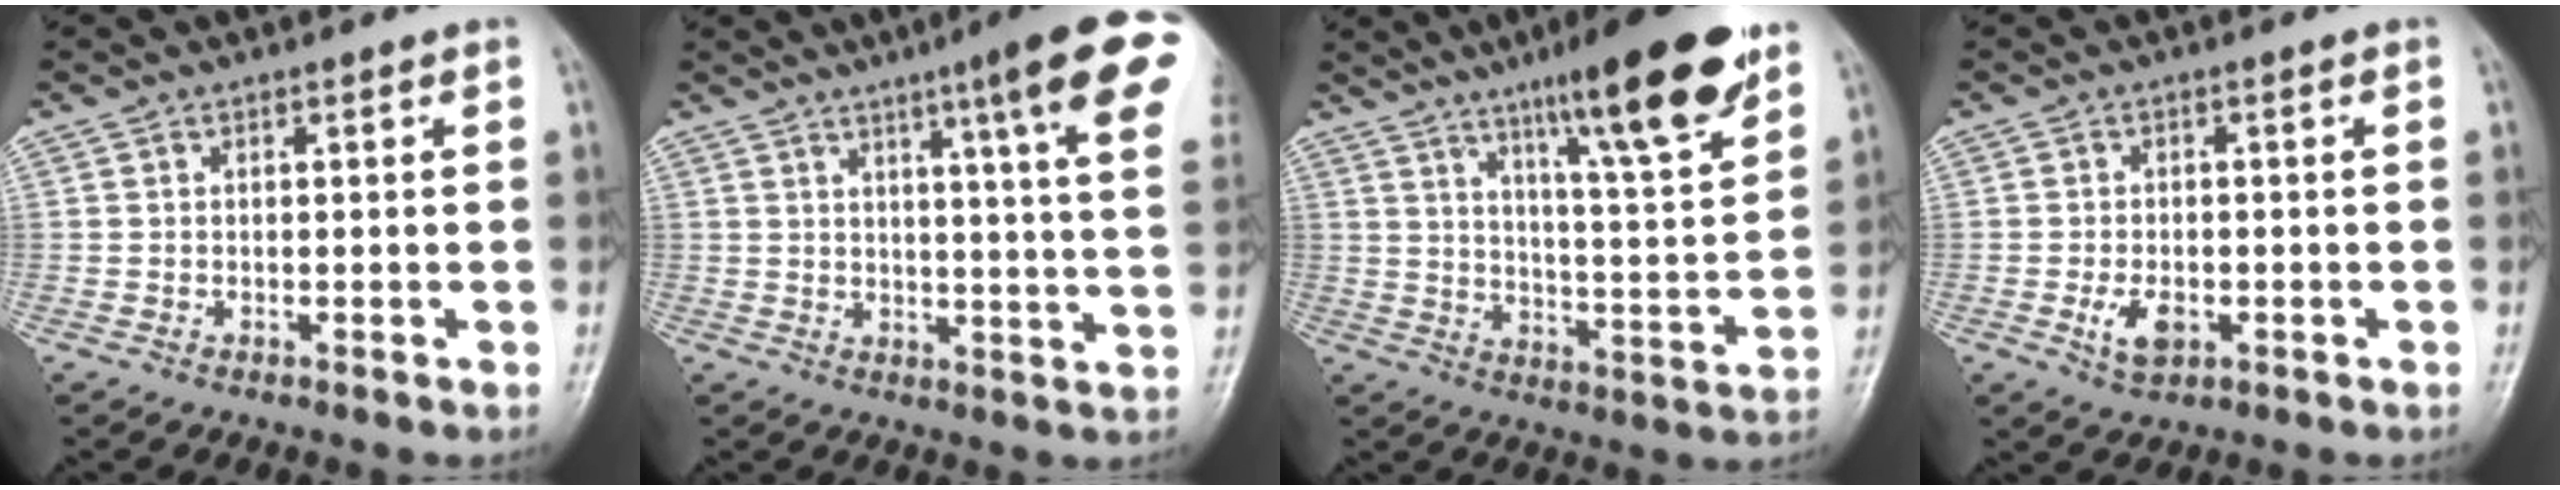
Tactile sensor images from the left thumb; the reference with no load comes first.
{"total": 16.5, "force": [8.5, 1.0, 14.0], "torque": [-0.172, -0.032, 0.097]}
{"total": 18.8, "force": [11.8, 2.8, 14.4], "torque": [-0.194, -0.058, 0.182]}
{"total": 4.5, "force": [-1.4, 2.7, 3.3], "torque": [-0.058, 0.001, -0.020]}